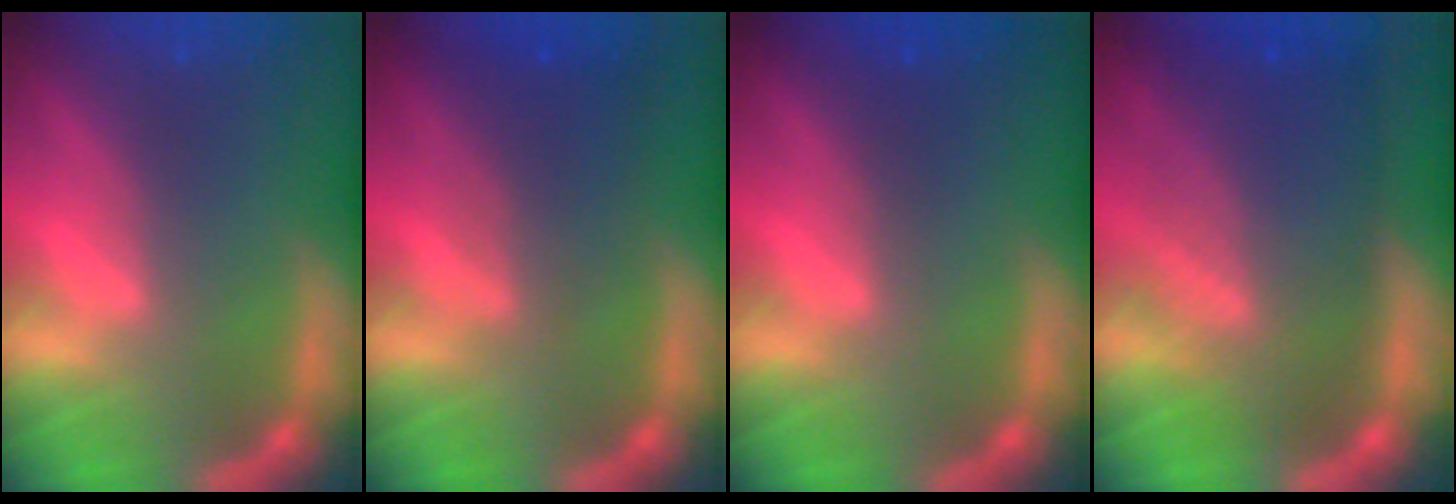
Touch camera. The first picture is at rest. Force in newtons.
{"total": 3.4}
{"total": 0.9}
{"total": 9.5}